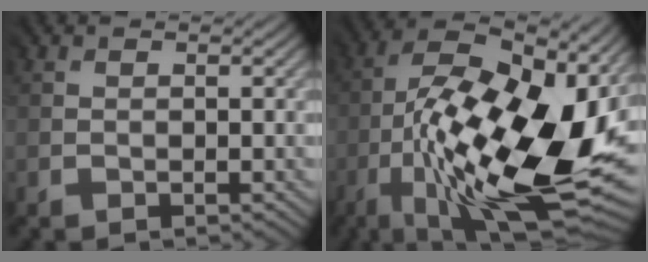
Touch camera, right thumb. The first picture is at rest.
{"total": 20.0, "force": [-4.0, 7.8, 17.9], "torque": [-0.302, 0.006, -0.072]}